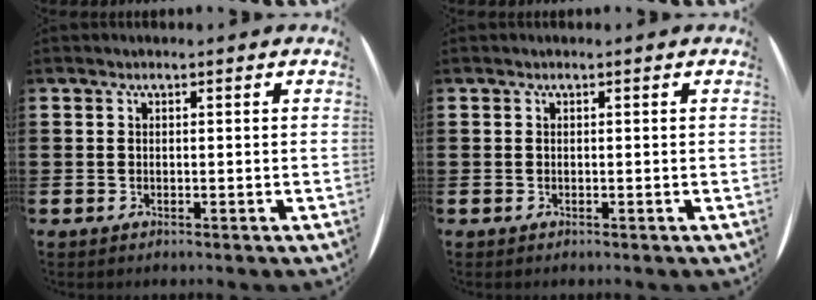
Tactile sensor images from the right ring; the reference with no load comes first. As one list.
[{"total": 0.0}]